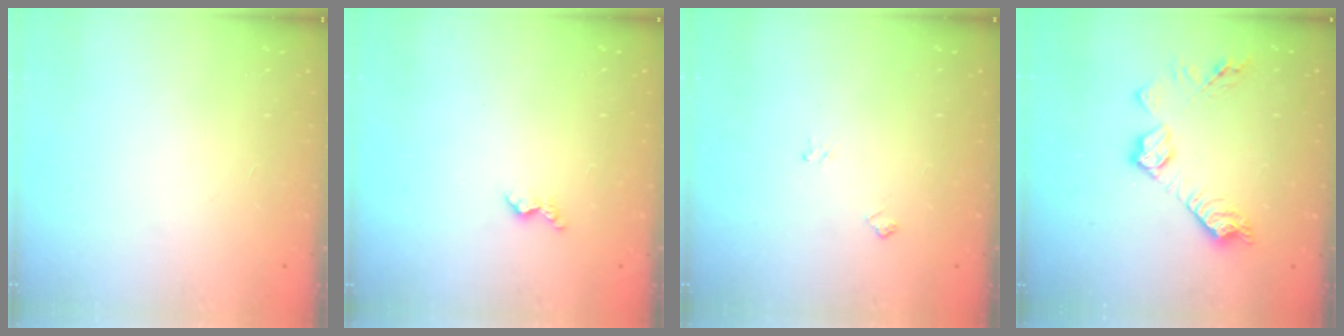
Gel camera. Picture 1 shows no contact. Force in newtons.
{"total": 3.0, "press": 3.0, "slide": 0.5}
{"total": 4.5, "press": 4.4, "slide": 0.6}
{"total": 10.7, "press": 10.7, "slide": 0.4}